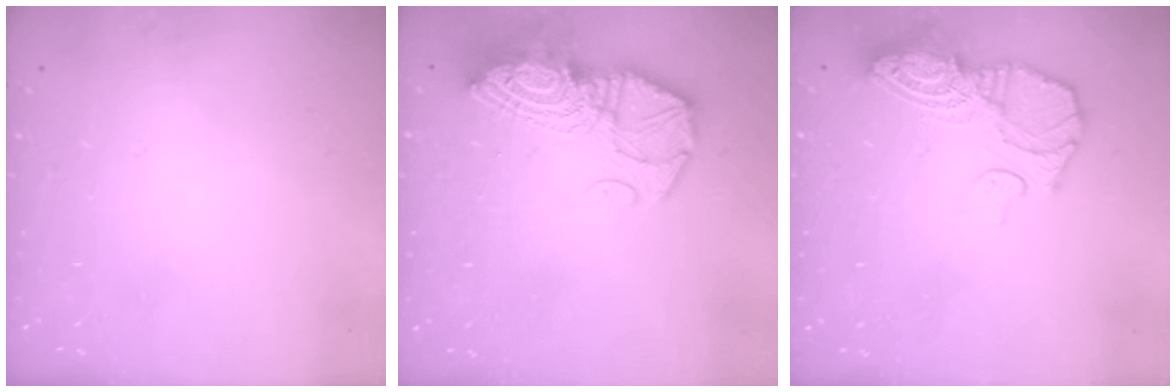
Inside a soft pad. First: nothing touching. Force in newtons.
{"total": 16.5, "press": 16.4, "slide": 1.4}
{"total": 11.8, "press": 11.7, "slide": 1.1}